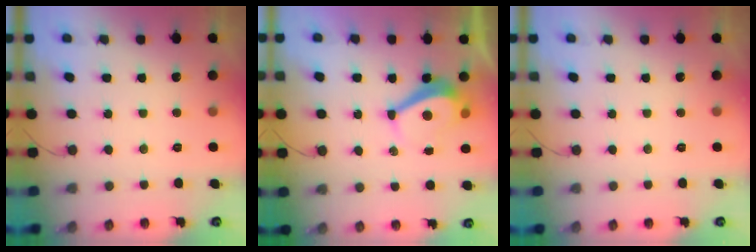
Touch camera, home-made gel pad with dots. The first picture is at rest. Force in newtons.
{"total": 5.3, "press": 5.2, "slide": 0.7}
{"total": 0.0}